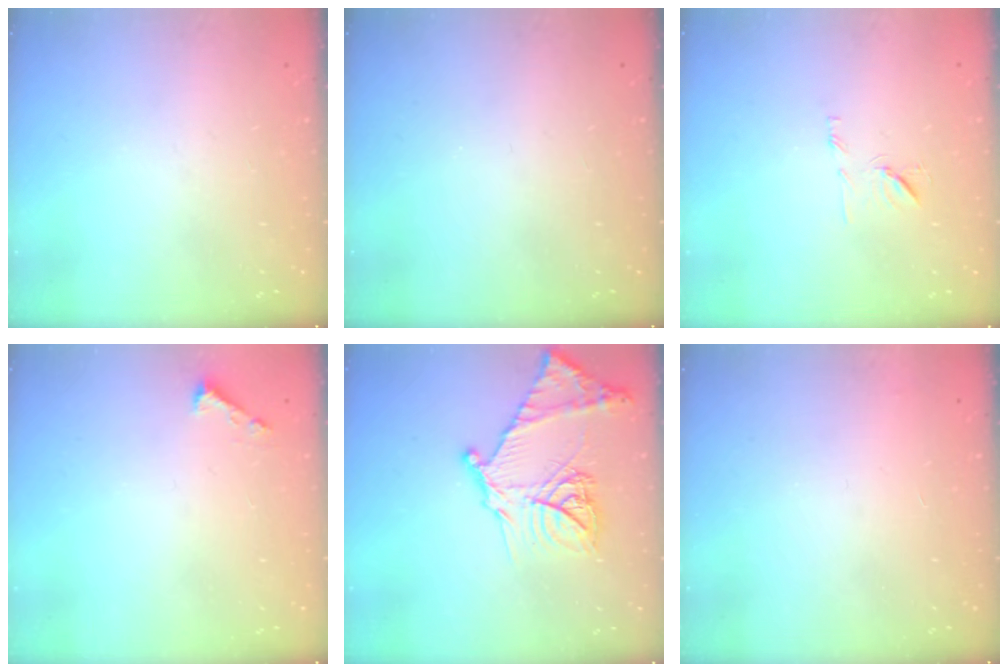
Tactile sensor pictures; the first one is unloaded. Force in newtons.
{"total": 0.0}
{"total": 7.5, "press": 7.4, "slide": 0.6}
{"total": 1.6, "press": 1.6, "slide": 0.1}
{"total": 20.3, "press": 20.3, "slide": 1.7}
{"total": 3.4, "press": 3.4, "slide": 0.1}